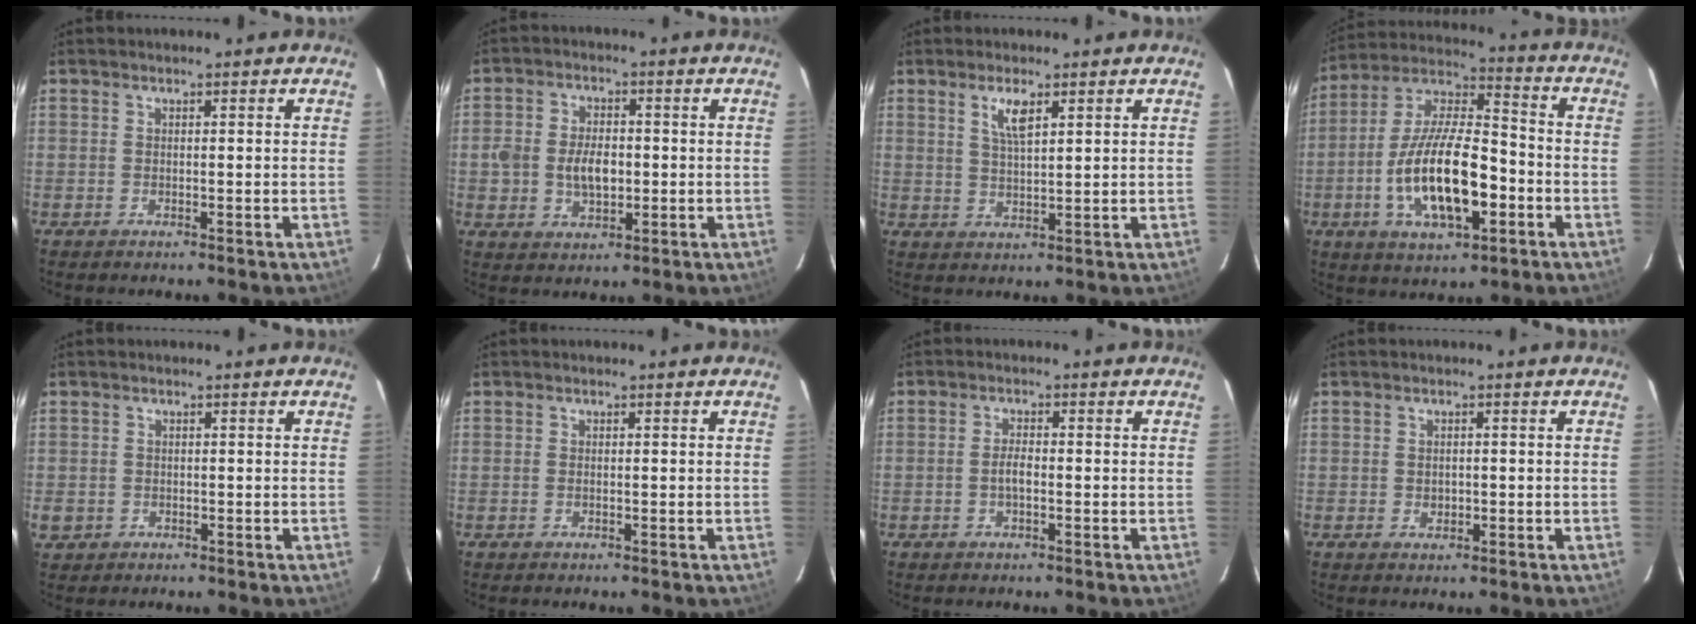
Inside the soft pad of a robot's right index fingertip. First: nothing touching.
{"total": 7.1, "force": [-0.8, 4.7, 5.3], "torque": [-0.105, 0.007, -0.010]}
{"total": 4.2, "force": [2.2, 1.2, 3.3], "torque": [-0.063, 0.000, 0.044]}
{"total": 18.3, "force": [-5.3, 6.9, 16.1], "torque": [-0.315, 0.001, -0.091]}
{"total": 2.7, "force": [-0.4, 2.5, 0.7], "torque": [-0.016, -0.001, -0.004]}
{"total": 0.0}
{"total": 2.2, "force": [-0.6, 0.7, 2.0], "torque": [-0.039, 0.003, -0.012]}
{"total": 1.4, "force": [-0.2, 1.2, 0.8], "torque": [-0.010, 0.002, -0.001]}